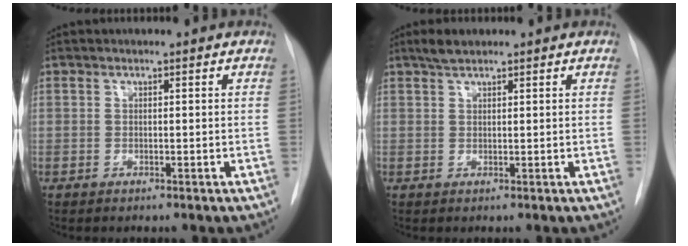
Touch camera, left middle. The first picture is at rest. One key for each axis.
{"total": 2.4, "fx": 1.9, "fy": 0.7, "fz": 1.2, "tx": -0.029, "ty": 0.006, "tz": 0.035}